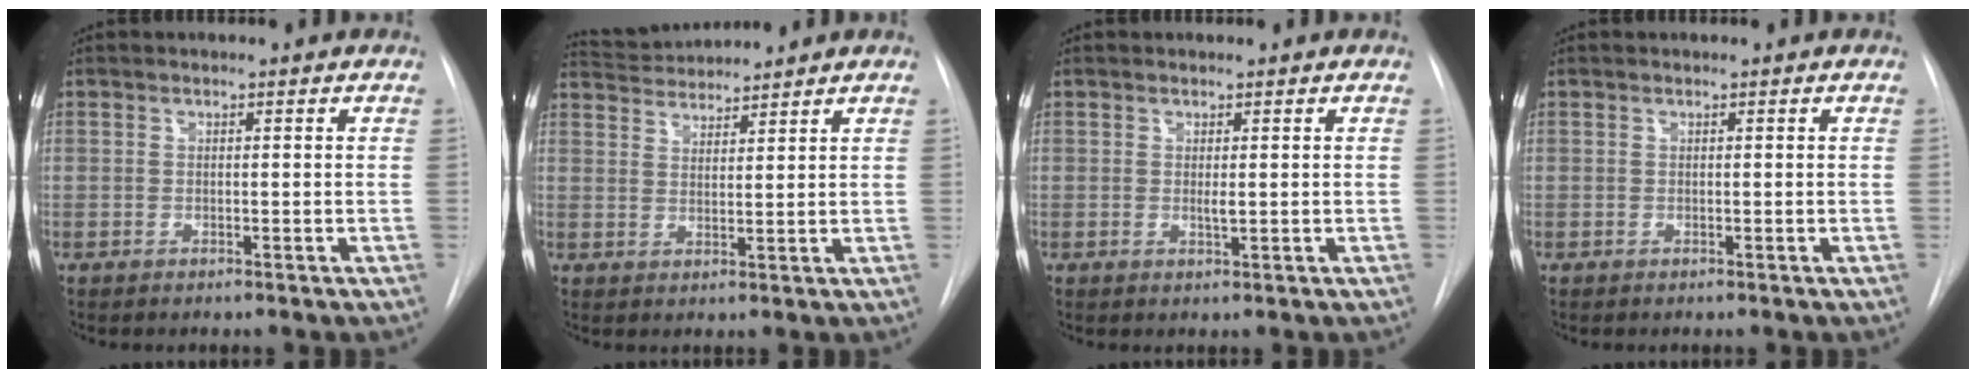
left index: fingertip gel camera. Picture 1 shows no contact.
{"total": 5.7, "force": [5.7, -0.2, 0.3], "torque": [-0.015, 0.024, 0.104]}
{"total": 0.9, "force": [0.2, 0.2, 0.9], "torque": [-0.019, -0.003, 0.006]}
{"total": 0.0}